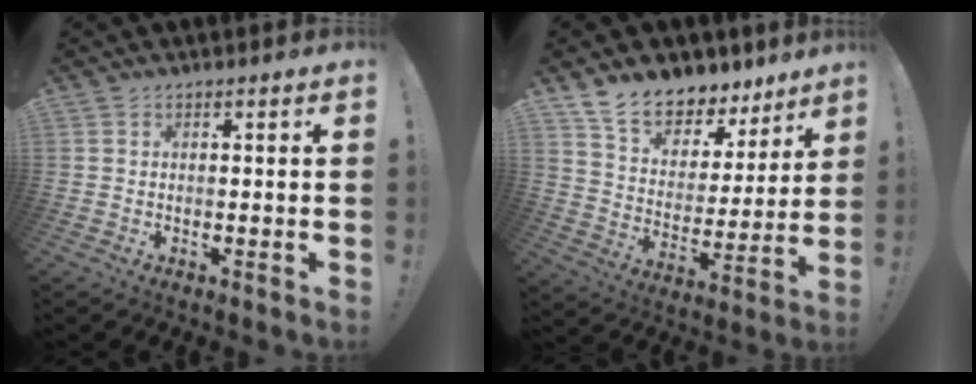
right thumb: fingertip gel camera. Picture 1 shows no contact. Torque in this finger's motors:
{"motor_torque": [0.27, 1.17, 1.11, 0.83, 0.01]}